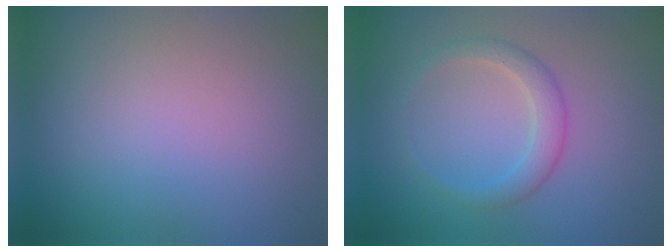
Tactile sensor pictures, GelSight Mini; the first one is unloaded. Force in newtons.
{"total": 2.4, "press": 2.4, "slide": 0.1}